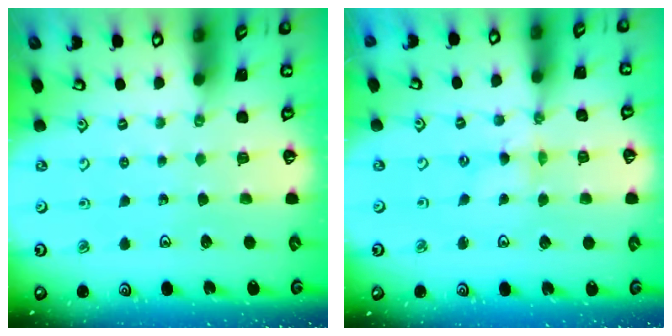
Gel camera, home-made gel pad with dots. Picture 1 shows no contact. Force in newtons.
{"total": 0.8, "press": 0.7, "slide": 0.2}